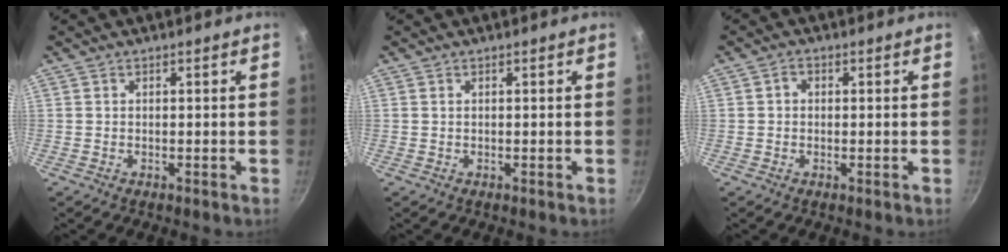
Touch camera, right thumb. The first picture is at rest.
{"total": 0.0}
{"total": 1.7, "force": [0.1, 1.5, 0.9], "torque": [-0.014, 0.006, -0.001]}